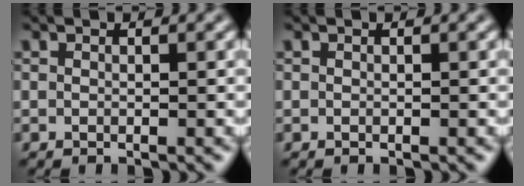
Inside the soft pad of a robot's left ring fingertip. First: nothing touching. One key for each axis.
{"total": 0.0}